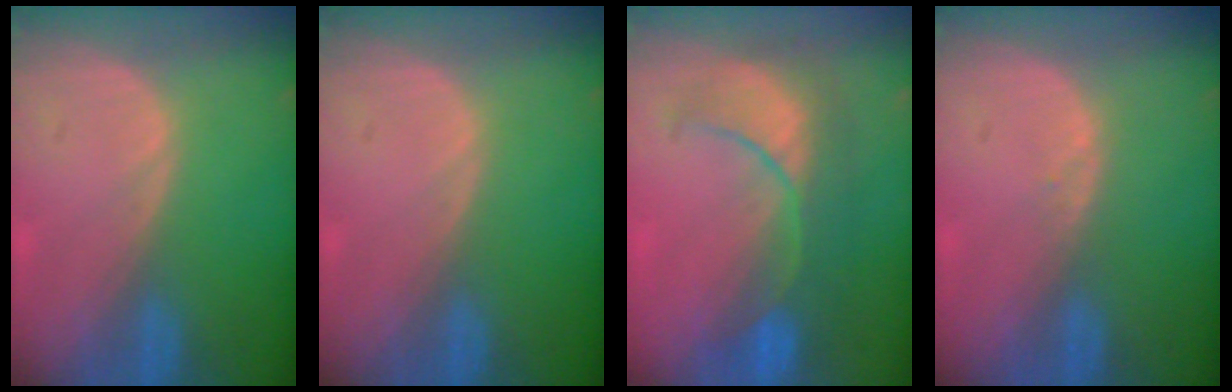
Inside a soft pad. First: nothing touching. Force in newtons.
{"total": 0.0}
{"total": 8.7, "press": 8.5, "slide": 2.1}
{"total": 0.7, "press": 0.5, "slide": 0.5}